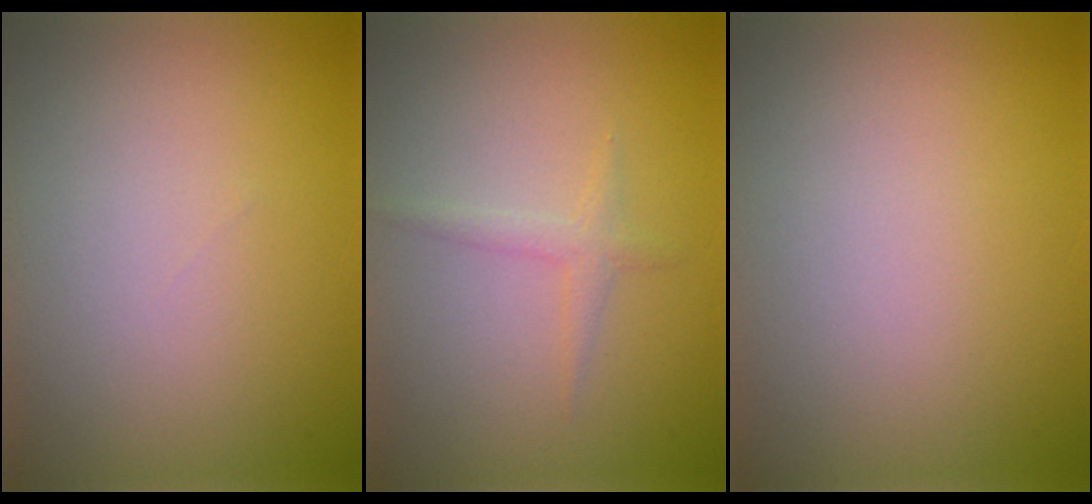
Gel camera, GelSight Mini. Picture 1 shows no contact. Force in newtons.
{"total": 1.3, "press": 1.3, "slide": 0.1}
{"total": 0.0}